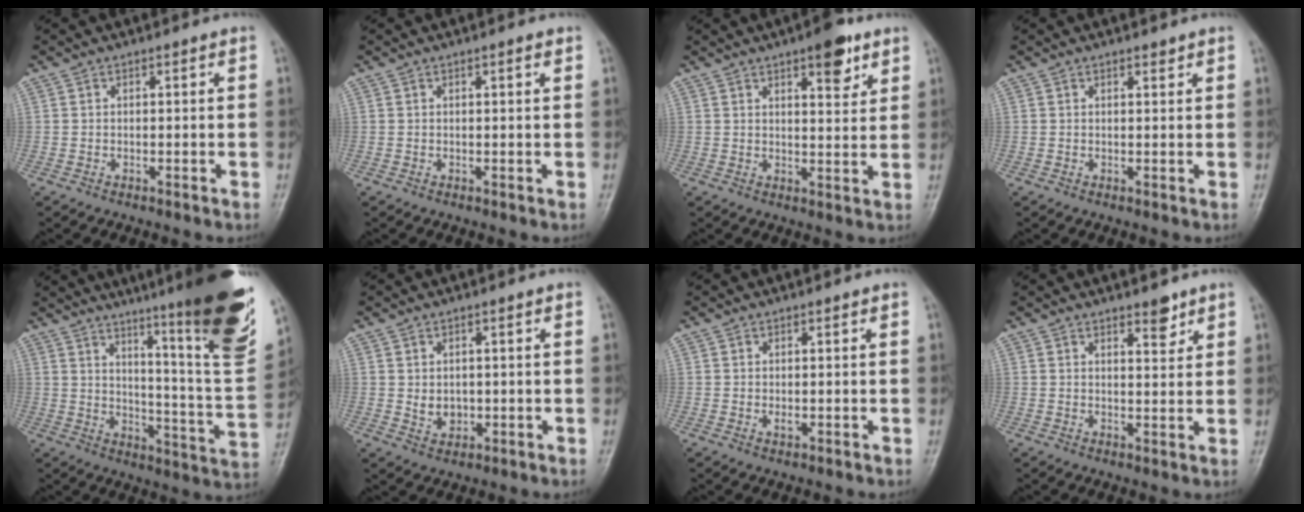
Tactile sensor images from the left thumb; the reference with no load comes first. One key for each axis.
{"total": 0.9, "fx": 0.5, "fy": 0.0, "fz": 0.7, "tx": -0.010, "ty": -0.001, "tz": 0.006}
{"total": 7.3, "fx": 4.3, "fy": 2.6, "fz": 5.2, "tx": -0.053, "ty": -0.021, "tz": 0.056}
{"total": 0.9, "fx": 0.8, "fy": 0.3, "fz": 0.4, "tx": -0.007, "ty": -0.006, "tz": 0.012}
{"total": 26.5, "fx": 17.2, "fy": 2.4, "fz": 20.1, "tx": -0.263, "ty": -0.101, "tz": 0.238}
{"total": 3.1, "fx": 0.2, "fy": 2.5, "fz": 1.9, "tx": -0.021, "ty": -0.005, "tz": 0.012}
{"total": 1.0, "fx": 0.1, "fy": 0.6, "fz": 0.8, "tx": -0.011, "ty": -0.002, "tz": 0.004}
{"total": 3.6, "fx": 2.6, "fy": 1.4, "fz": 2.1, "tx": -0.015, "ty": -0.018, "tz": 0.038}